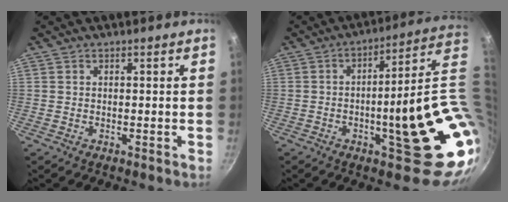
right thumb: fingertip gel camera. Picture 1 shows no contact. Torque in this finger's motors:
{"motor_torque": [2.49, 2.51, 1.98, -0.79, 0.24]}